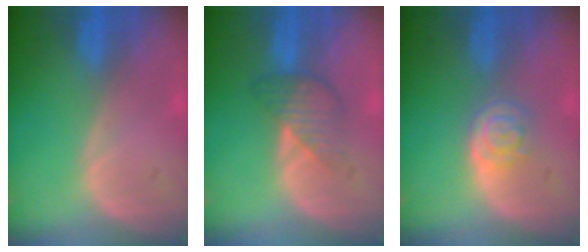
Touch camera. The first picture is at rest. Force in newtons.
{"total": 4.1, "press": 4.1, "slide": 0.0}
{"total": 3.7, "press": 3.6, "slide": 1.0}